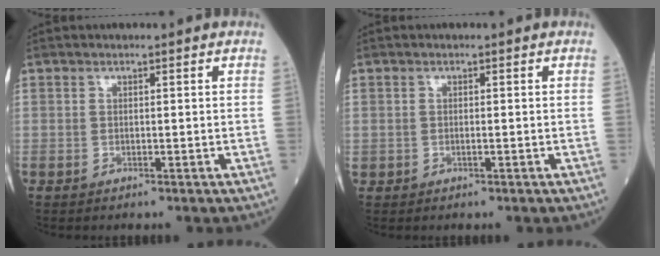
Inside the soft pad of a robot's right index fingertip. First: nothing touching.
{"total": 0.0}